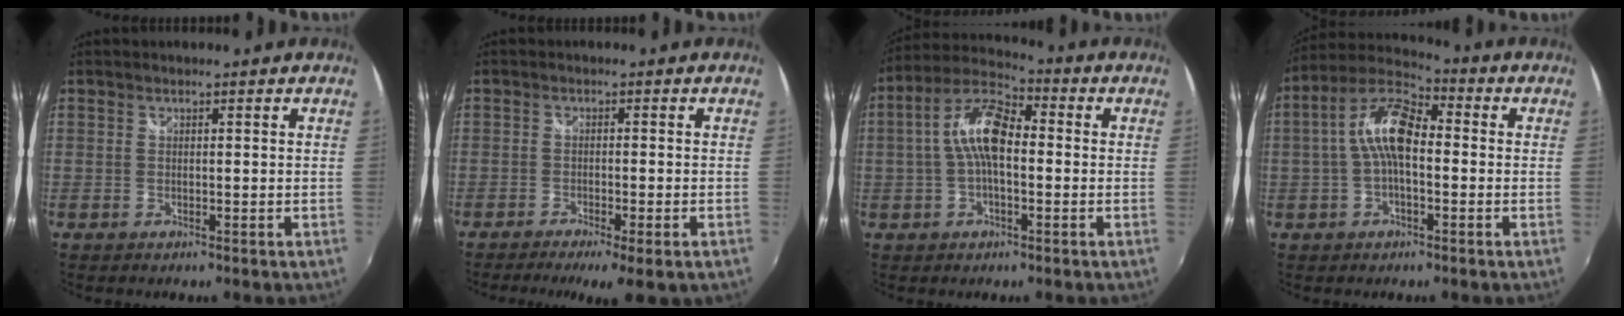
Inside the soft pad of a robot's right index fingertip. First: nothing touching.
{"total": 7.7, "force": [-5.3, 0.9, 5.6], "torque": [-0.111, -0.029, -0.079]}
{"total": 10.3, "force": [-0.3, 4.5, 9.3], "torque": [-0.192, 0.024, -0.010]}
{"total": 10.5, "force": [-0.3, 4.7, 9.4], "torque": [-0.195, 0.026, -0.011]}